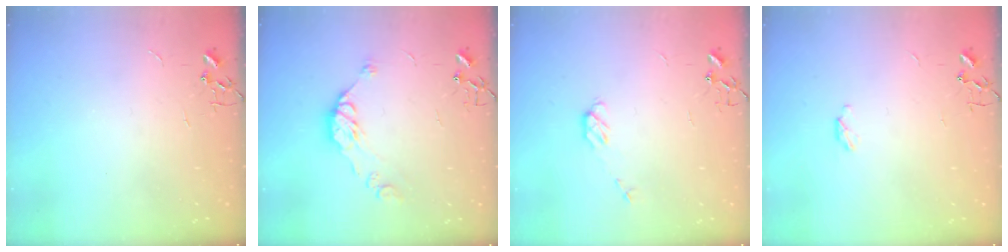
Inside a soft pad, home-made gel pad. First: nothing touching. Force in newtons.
{"total": 9.6, "press": 9.6, "slide": 0.6}
{"total": 5.1, "press": 5.0, "slide": 0.8}
{"total": 3.7, "press": 3.7, "slide": 0.6}